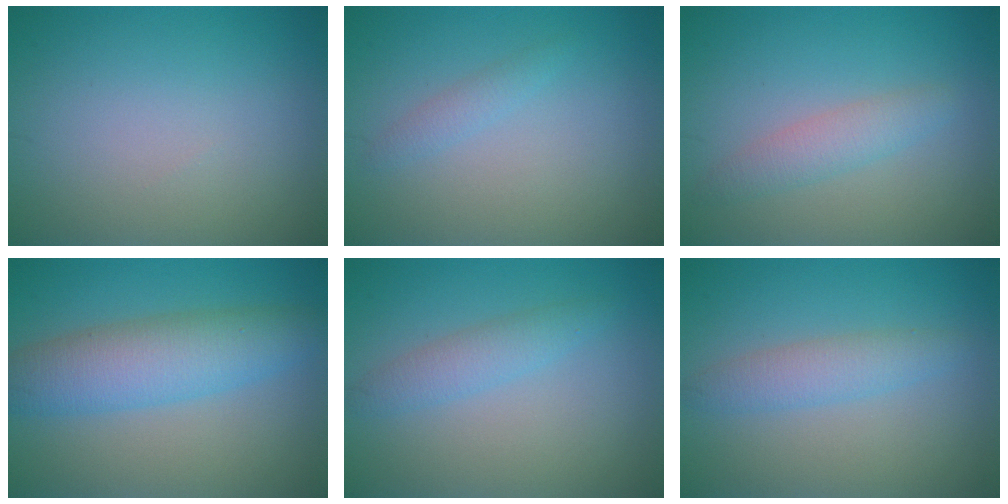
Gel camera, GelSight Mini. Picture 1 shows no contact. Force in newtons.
{"total": 1.1, "press": 1.1, "slide": 0.1}
{"total": 2.2, "press": 2.2, "slide": 0.1}
{"total": 6.0, "press": 6.0, "slide": 0.1}
{"total": 2.1, "press": 2.1, "slide": 0.0}
{"total": 2.5, "press": 2.5, "slide": 0.1}